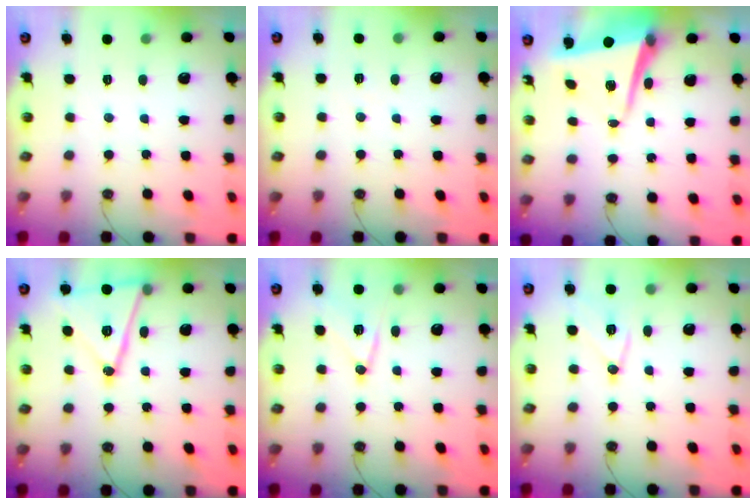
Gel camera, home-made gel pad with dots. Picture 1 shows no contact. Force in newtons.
{"total": 4.2, "press": 2.5, "slide": 3.4}
{"total": 8.9, "press": 8.7, "slide": 1.8}
{"total": 16.8, "press": 16.5, "slide": 3.4}
{"total": 12.6, "press": 12.2, "slide": 3.2}
{"total": 11.2, "press": 10.6, "slide": 3.4}